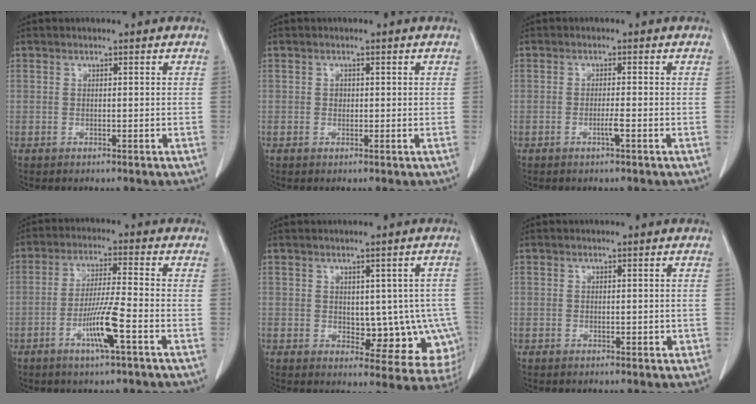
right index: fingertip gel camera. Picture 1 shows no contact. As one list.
[{"total": 0.9, "force": [0.1, 0.8, 0.5], "torque": [-0.007, 0.002, 0.001]}, {"total": 1.7, "force": [-0.8, -0.2, 1.5], "torque": [-0.031, -0.003, -0.015]}, {"total": 7.8, "force": [-3.3, -0.2, 7.1], "torque": [-0.136, -0.009, -0.062]}, {"total": 10.4, "force": [-1.4, 5.8, 8.6], "torque": [-0.076, 0.013, -0.003]}, {"total": 1.3, "force": [-0.2, 0.6, 1.1], "torque": [-0.014, 0.001, 0.001]}]